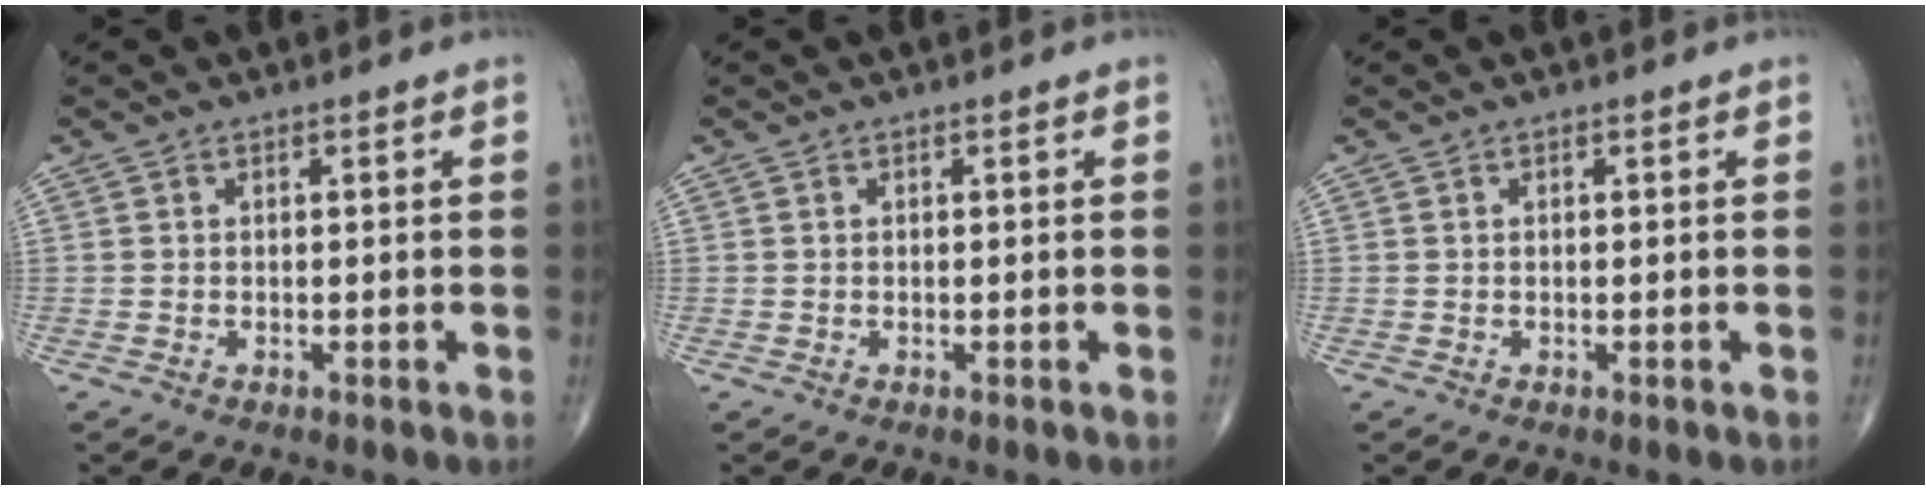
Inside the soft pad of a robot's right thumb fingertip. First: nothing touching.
{"total": 0.0}
{"total": 0.0}